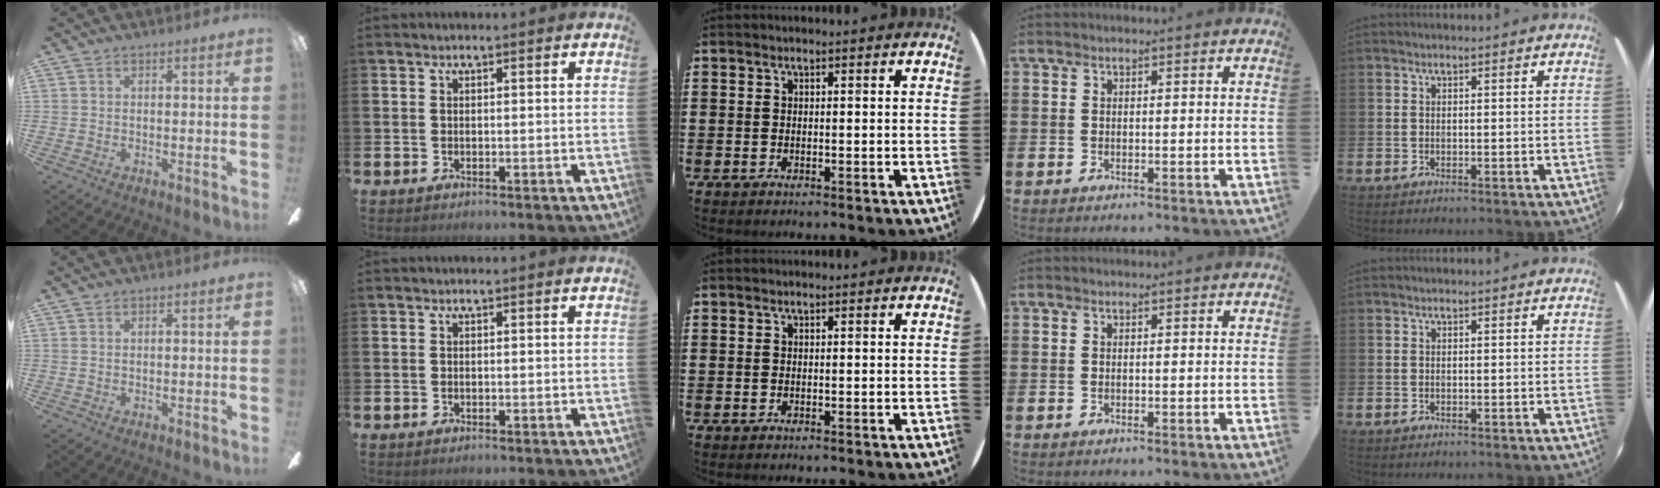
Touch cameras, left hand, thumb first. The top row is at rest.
{}